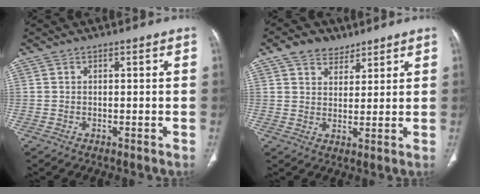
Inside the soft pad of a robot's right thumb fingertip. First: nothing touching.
{"total": 6.6, "force": [4.4, 4.5, 1.9], "torque": [-0.007, -0.022, 0.076]}